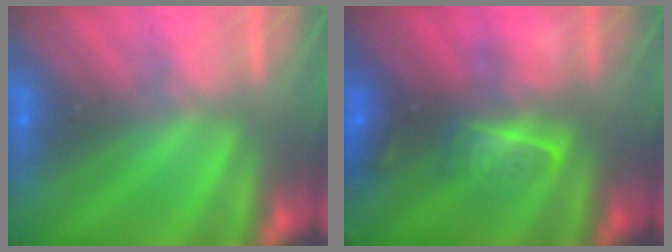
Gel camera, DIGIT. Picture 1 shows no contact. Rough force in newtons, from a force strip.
{"total": 2.6}